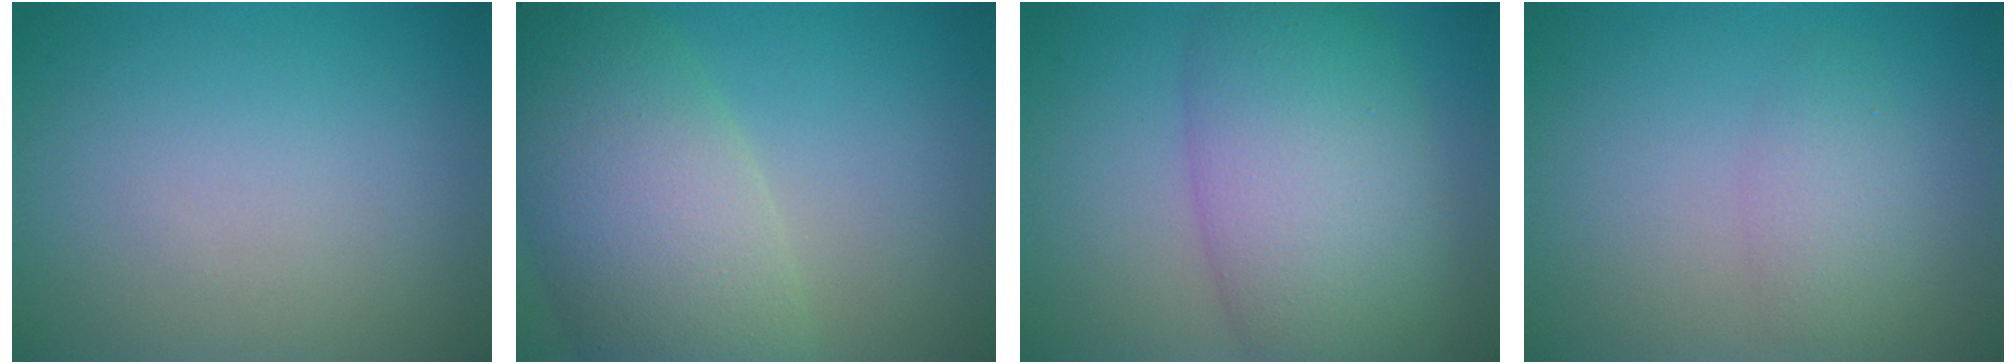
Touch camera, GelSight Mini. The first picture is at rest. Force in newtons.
{"total": 9.3, "press": 9.2, "slide": 0.8}
{"total": 9.5, "press": 9.5, "slide": 0.3}
{"total": 2.2, "press": 2.1, "slide": 0.2}